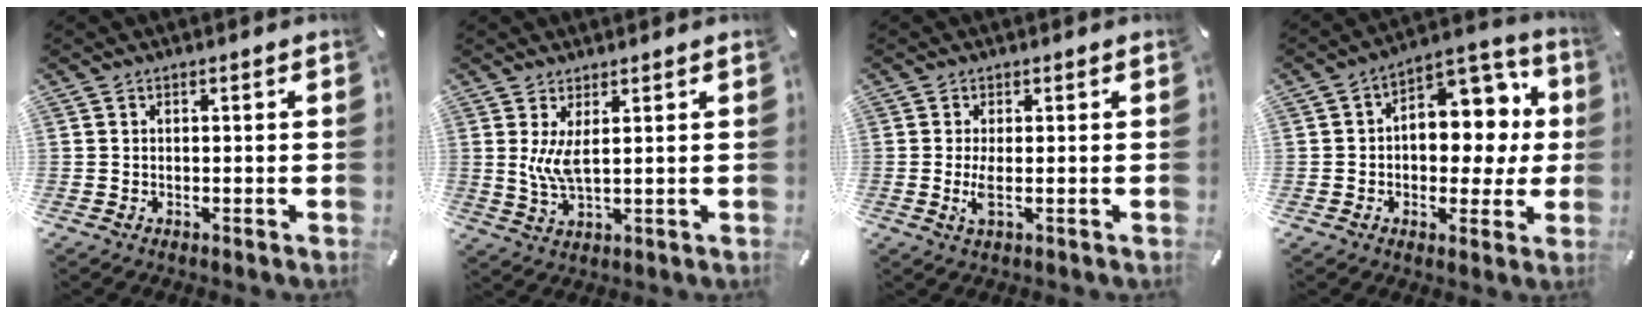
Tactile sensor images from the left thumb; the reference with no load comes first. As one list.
[{"total": 5.9, "force": [1.8, 1.7, 5.3], "torque": [-0.111, -0.010, 0.028]}, {"total": 3.6, "force": [-0.2, 0.7, 3.5], "torque": [-0.084, -0.013, -0.008]}, {"total": 12.3, "force": [2.2, 8.9, 8.2], "torque": [-0.095, -0.021, 0.040]}]